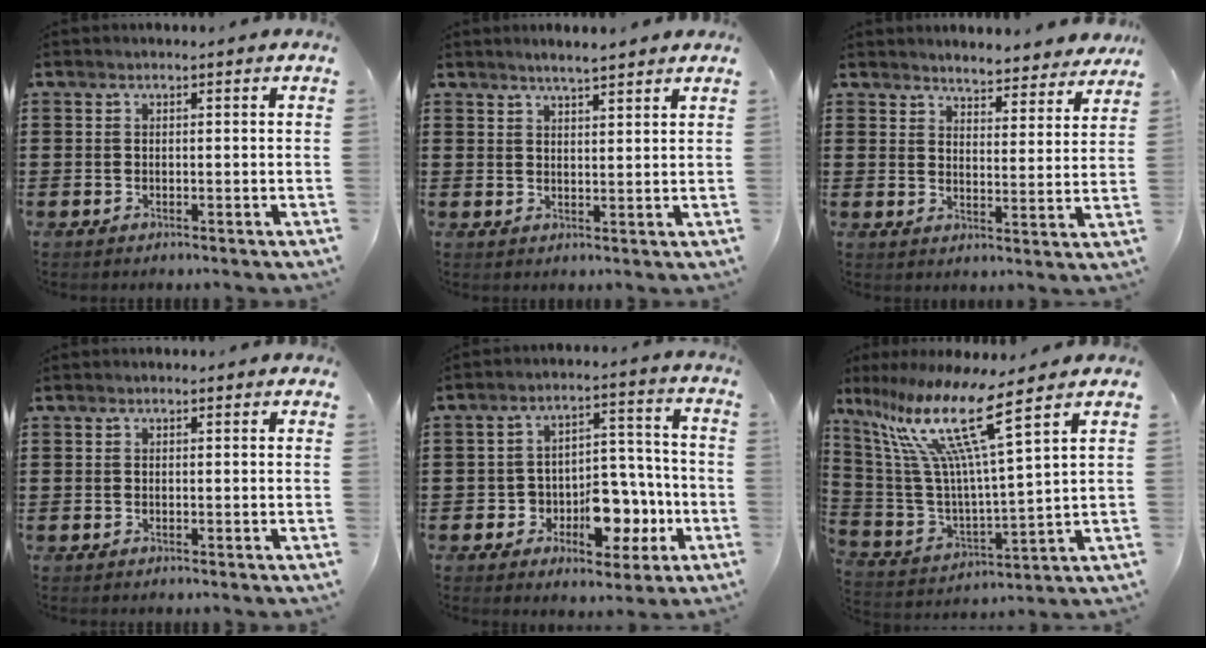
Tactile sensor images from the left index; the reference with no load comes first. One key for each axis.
{"total": 2.6, "fx": 2.5, "fy": 0.0, "fz": 0.7, "tx": -0.020, "ty": -0.001, "tz": 0.045}
{"total": 4.4, "fx": 4.4, "fy": 0.2, "fz": 0.0, "tx": -0.014, "ty": -0.026, "tz": 0.075}
{"total": 0.0}
{"total": 8.8, "fx": -3.2, "fy": 6.5, "fz": 5.0, "tx": -0.066, "ty": 0.019, "tz": -0.053}
{"total": 14.1, "fx": 9.1, "fy": 1.2, "fz": 10.7, "tx": -0.248, "ty": -0.061, "tz": 0.141}